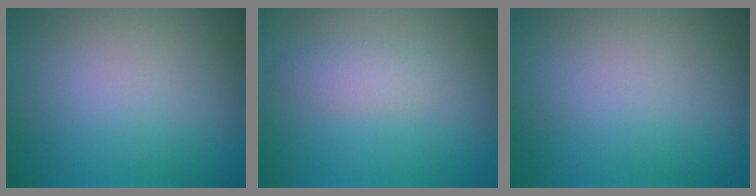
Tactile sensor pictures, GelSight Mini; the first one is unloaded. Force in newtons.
{"total": 1.6, "press": 1.6, "slide": 0.0}
{"total": 0.0}